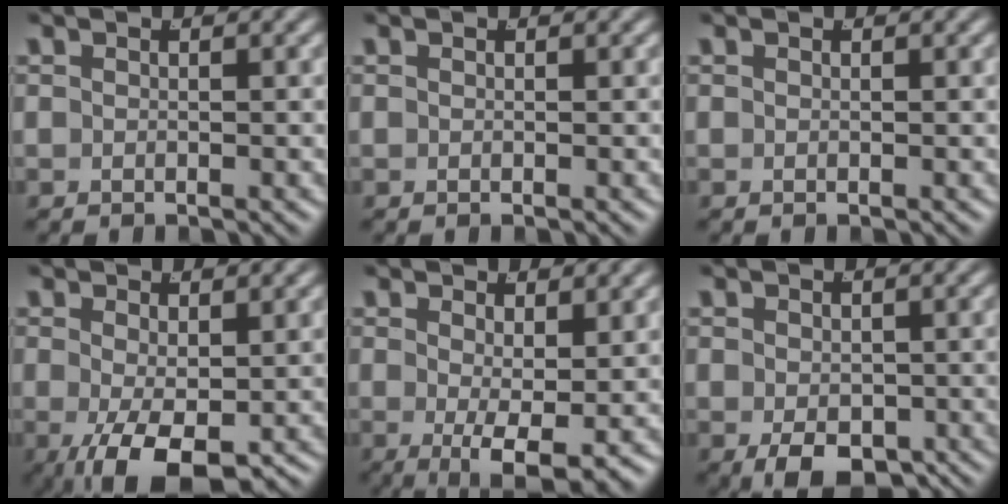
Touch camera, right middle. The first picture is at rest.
{"total": 0.0}
{"total": 0.0}
{"total": 6.6, "force": [-3.0, 2.4, 5.4], "torque": [-0.097, -0.046, -0.020]}
{"total": 5.4, "force": [-1.8, 1.4, 4.9], "torque": [-0.071, -0.034, -0.009]}
{"total": 4.3, "force": [-2.5, 1.8, 3.0], "torque": [-0.042, -0.031, -0.019]}